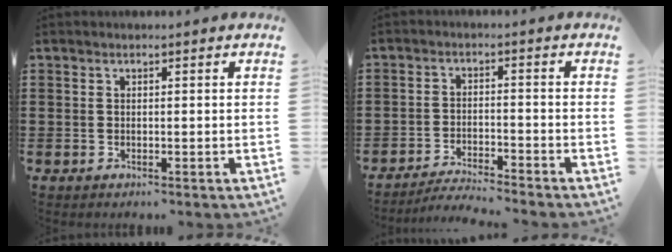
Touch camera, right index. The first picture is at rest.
{"total": 3.4, "force": [-3.3, 0.0, 0.5], "torque": [-0.014, 0.002, -0.070]}